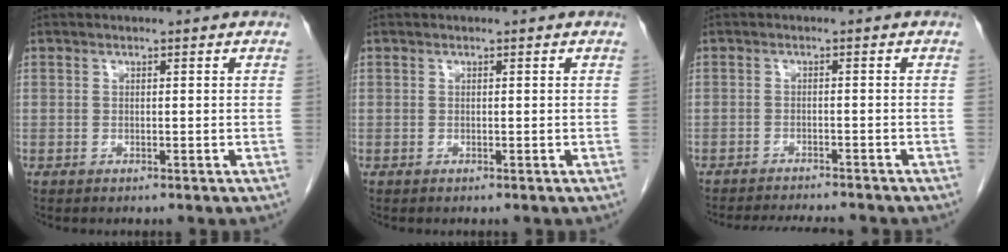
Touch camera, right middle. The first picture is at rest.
{"total": 0.0}
{"total": 8.6, "force": [-8.0, 0.8, 3.0], "torque": [-0.044, -0.011, -0.111]}